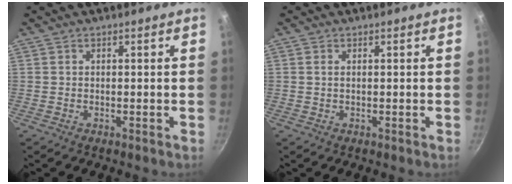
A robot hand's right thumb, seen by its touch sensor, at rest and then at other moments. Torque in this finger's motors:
{"motor_torque": [-0.53, -0.12, -0.09, 0.02, -0.02]}